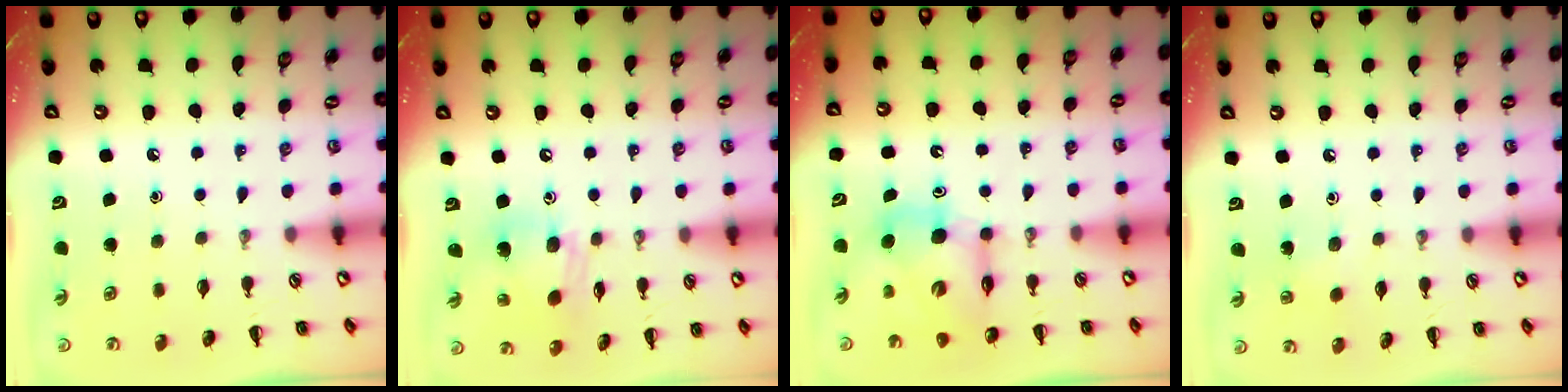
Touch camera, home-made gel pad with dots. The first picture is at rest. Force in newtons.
{"total": 10.7, "press": 10.6, "slide": 1.3}
{"total": 7.0, "press": 6.8, "slide": 1.5}
{"total": 2.2, "press": 2.0, "slide": 0.8}